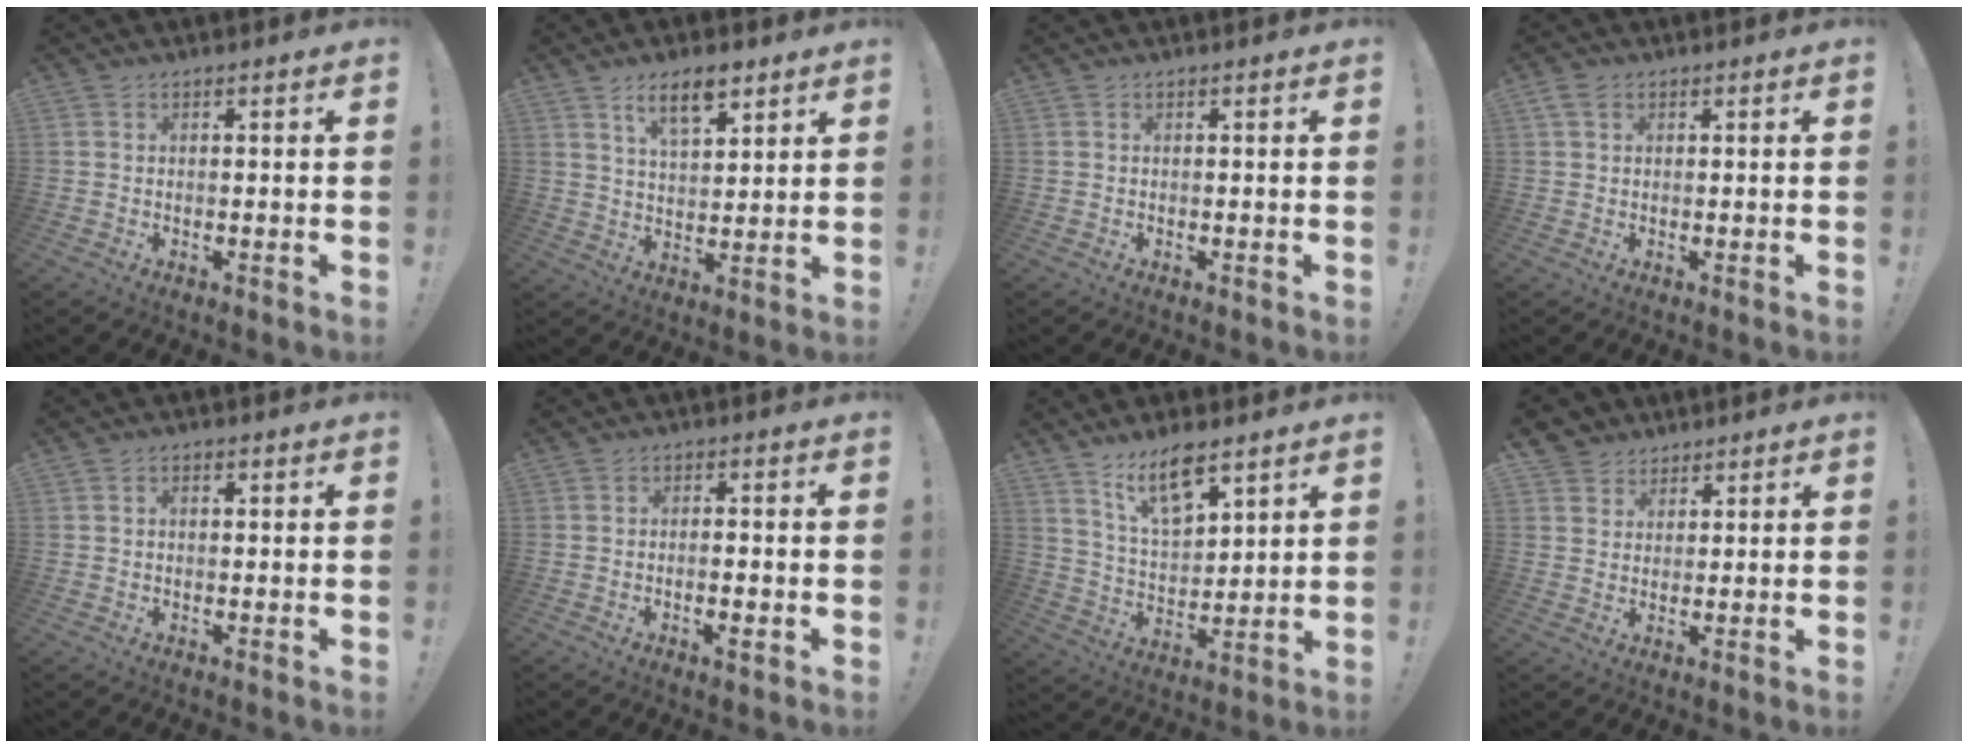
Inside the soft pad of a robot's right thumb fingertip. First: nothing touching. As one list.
[{"total": 9.4, "force": [6.1, 4.1, 5.9], "torque": [-0.090, -0.025, 0.108]}, {"total": 0.0}, {"total": 2.6, "force": [1.4, 1.6, 1.5], "torque": [-0.027, 0.002, 0.026]}, {"total": 1.1, "force": [0.1, 0.7, 0.8], "torque": [-0.015, 0.003, 0.000]}, {"total": 2.7, "force": [-1.1, 0.2, 2.4], "torque": [-0.040, -0.001, -0.020]}, {"total": 11.6, "force": [8.3, 4.6, 6.7], "torque": [-0.116, -0.046, 0.148]}, {"total": 4.7, "force": [3.1, 3.5, -0.1], "torque": [0.004, -0.023, 0.059]}]